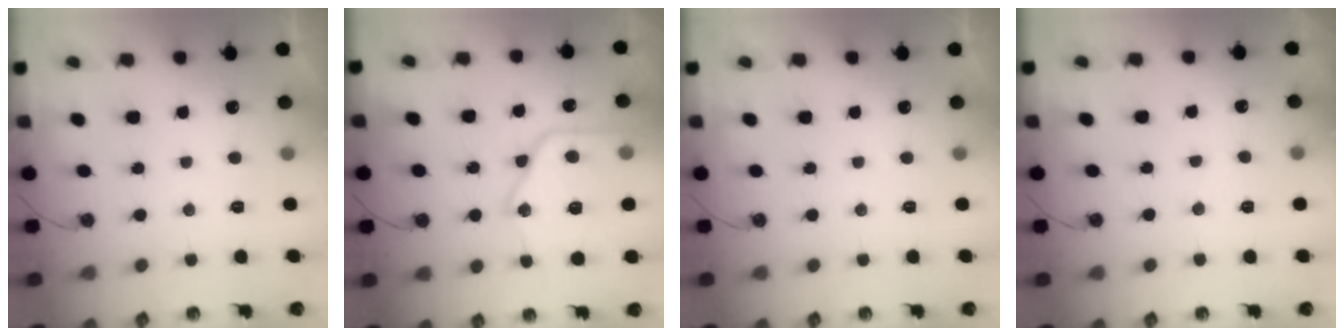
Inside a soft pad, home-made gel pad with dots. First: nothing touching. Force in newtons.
{"total": 20.5, "press": 20.4, "slide": 1.7}
{"total": 0.0}
{"total": 4.6, "press": 4.6, "slide": 0.6}